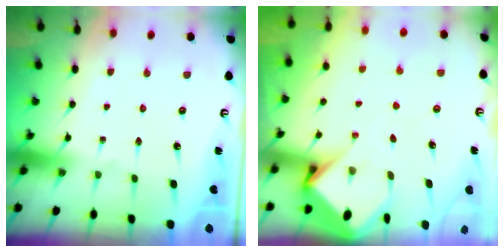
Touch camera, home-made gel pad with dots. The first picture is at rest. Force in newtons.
{"total": 5.6, "press": 5.6, "slide": 0.7}